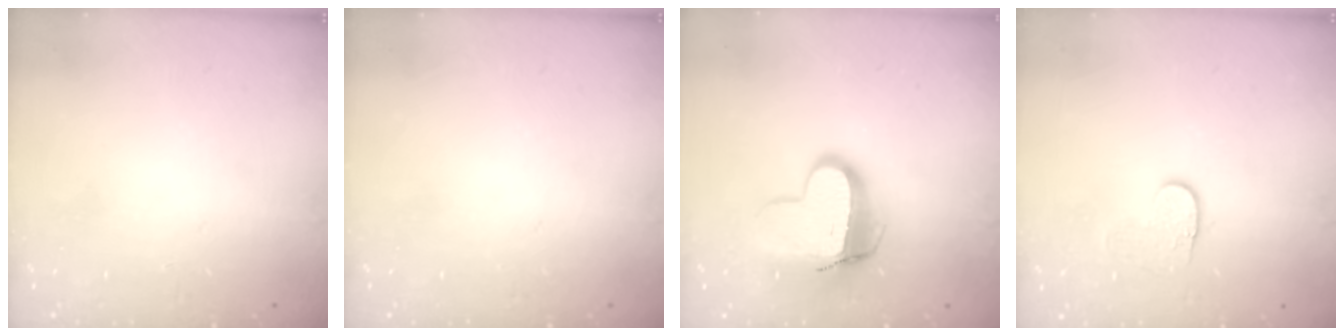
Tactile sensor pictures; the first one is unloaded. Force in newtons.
{"total": 0.0}
{"total": 12.7, "press": 12.7, "slide": 1.1}
{"total": 3.8, "press": 3.8, "slide": 0.4}